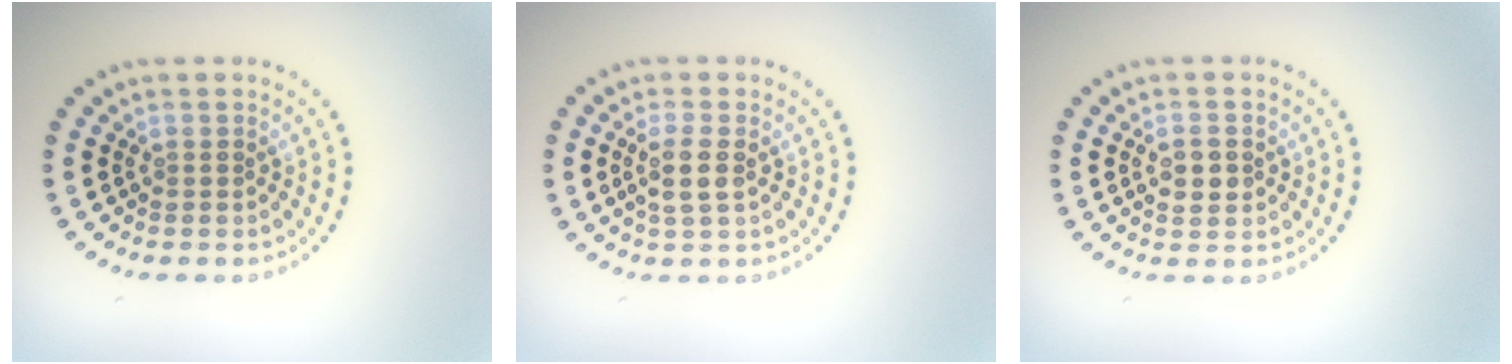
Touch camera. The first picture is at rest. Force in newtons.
{"total": 2.3, "press": 2.1, "slide": 1.1}
{"total": 2.0, "press": 1.9, "slide": 0.3}